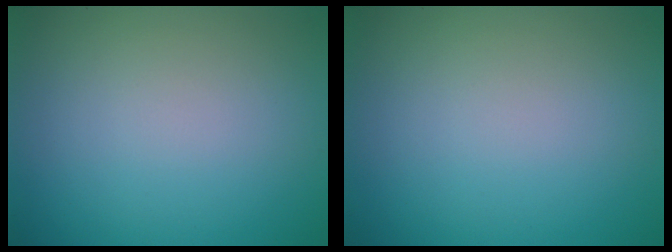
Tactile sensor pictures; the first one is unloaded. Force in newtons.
{"total": 0.0}